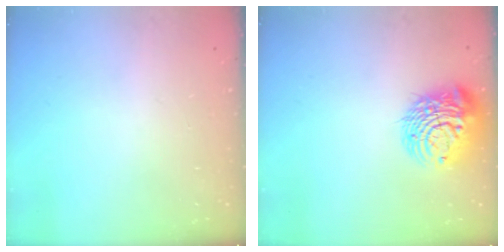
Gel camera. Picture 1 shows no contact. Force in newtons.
{"total": 13.3, "press": 13.2, "slide": 1.5}